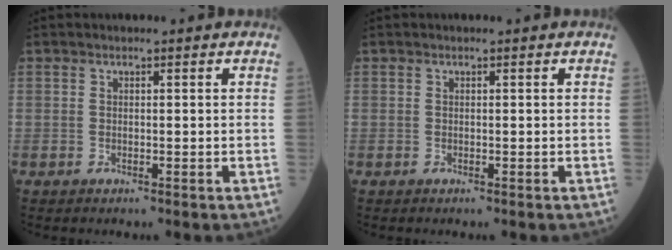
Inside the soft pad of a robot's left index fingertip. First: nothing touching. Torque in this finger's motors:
{"motor_torque": [-0.10, 0.09, 0.00, 0.00]}